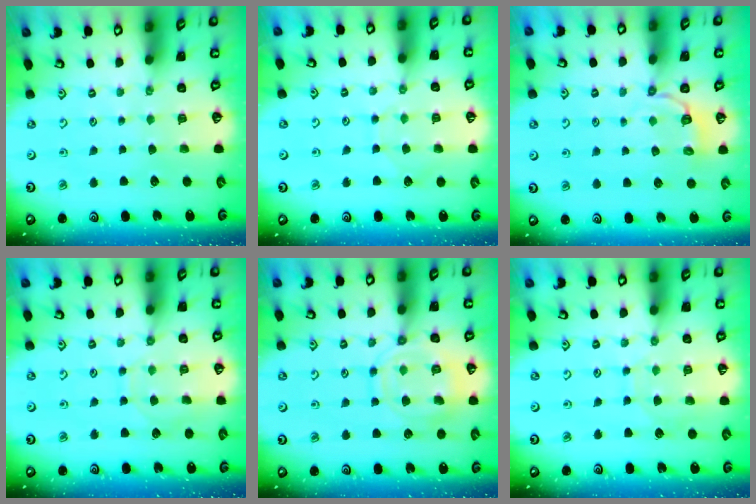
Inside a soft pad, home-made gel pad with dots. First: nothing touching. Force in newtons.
{"total": 5.0, "press": 5.0, "slide": 0.5}
{"total": 3.7, "press": 2.4, "slide": 2.8}
{"total": 6.9, "press": 6.8, "slide": 0.7}
{"total": 13.8, "press": 13.8, "slide": 1.2}
{"total": 7.7, "press": 7.7, "slide": 0.3}